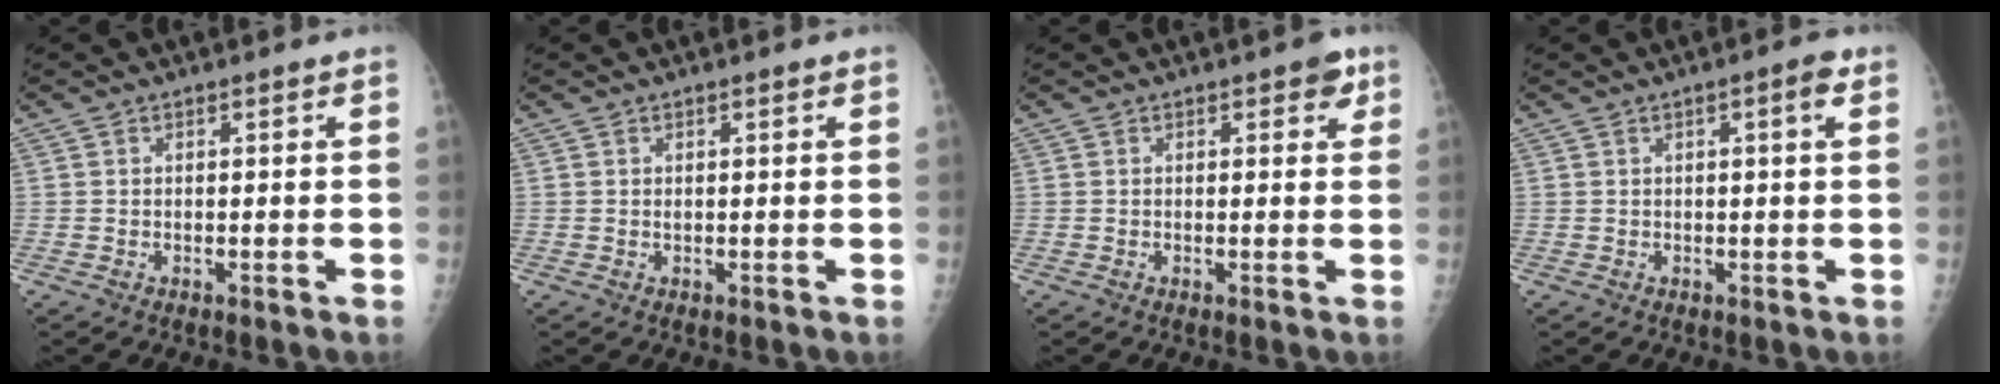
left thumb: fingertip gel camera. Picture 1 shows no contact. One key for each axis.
{"total": 0.7, "fx": 0.3, "fy": 0.3, "fz": 0.6, "tx": -0.009, "ty": 0.000, "tz": 0.006}
{"total": 2.7, "fx": 1.4, "fy": 1.5, "fz": 1.8, "tx": -0.002, "ty": -0.001, "tz": 0.011}
{"total": 2.8, "fx": 1.0, "fy": 0.5, "fz": 2.5, "tx": -0.035, "ty": 0.003, "tz": 0.011}